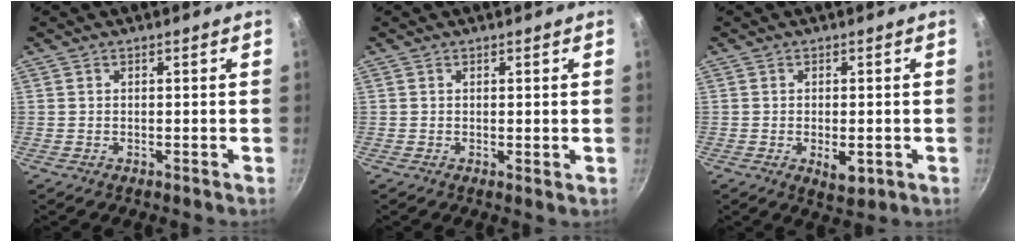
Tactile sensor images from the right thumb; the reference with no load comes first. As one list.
[{"total": 0.9, "force": [0.3, 0.3, 0.7], "torque": [-0.012, -0.004, 0.003]}, {"total": 4.6, "force": [-1.1, 2.3, 3.9], "torque": [-0.052, -0.006, -0.011]}]